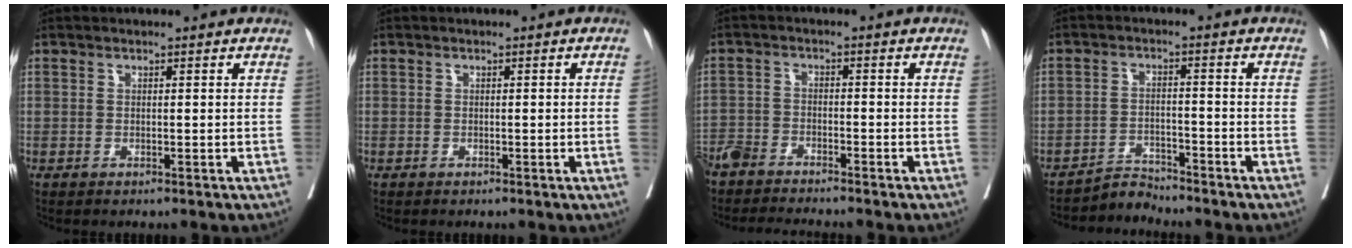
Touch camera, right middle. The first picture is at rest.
{"total": 0.7, "force": [-0.2, -0.1, 0.7], "torque": [-0.009, 0.004, -0.002]}
{"total": 7.0, "force": [-6.8, 0.5, 1.5], "torque": [-0.017, -0.010, -0.117]}
{"total": 3.6, "force": [-3.4, -0.1, -1.0], "torque": [0.019, -0.007, -0.060]}